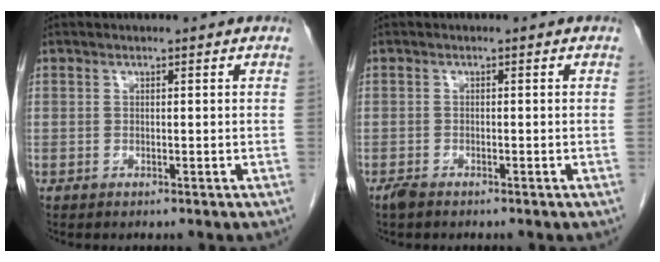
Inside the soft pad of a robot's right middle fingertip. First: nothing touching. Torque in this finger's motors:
{"motor_torque": [-0.18, -0.08, 0.00, 0.00]}